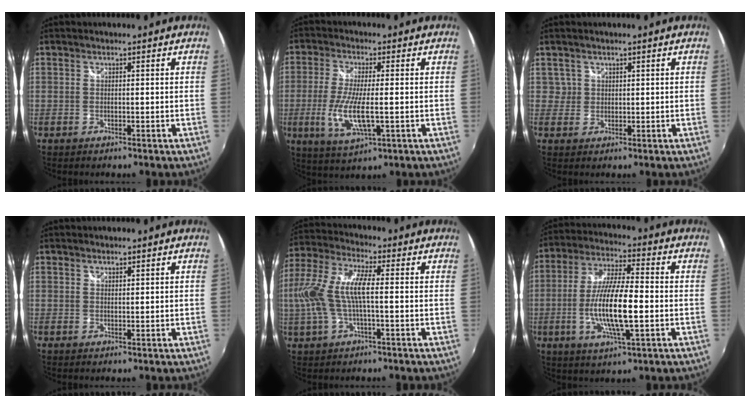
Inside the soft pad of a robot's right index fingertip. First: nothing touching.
{"total": 10.0, "force": [-2.1, 2.6, 9.4], "torque": [-0.194, -0.017, -0.038]}
{"total": 1.7, "force": [0.7, 1.5, -0.3], "torque": [0.018, 0.011, 0.011]}
{"total": 0.8, "force": [0.8, 0.3, 0.1], "torque": [-0.001, 0.001, 0.014]}
{"total": 12.5, "force": [-0.7, 3.6, 11.9], "torque": [-0.241, 0.004, -0.012]}
{"total": 13.4, "force": [-2.7, 2.7, 12.9], "torque": [-0.255, -0.006, -0.051]}